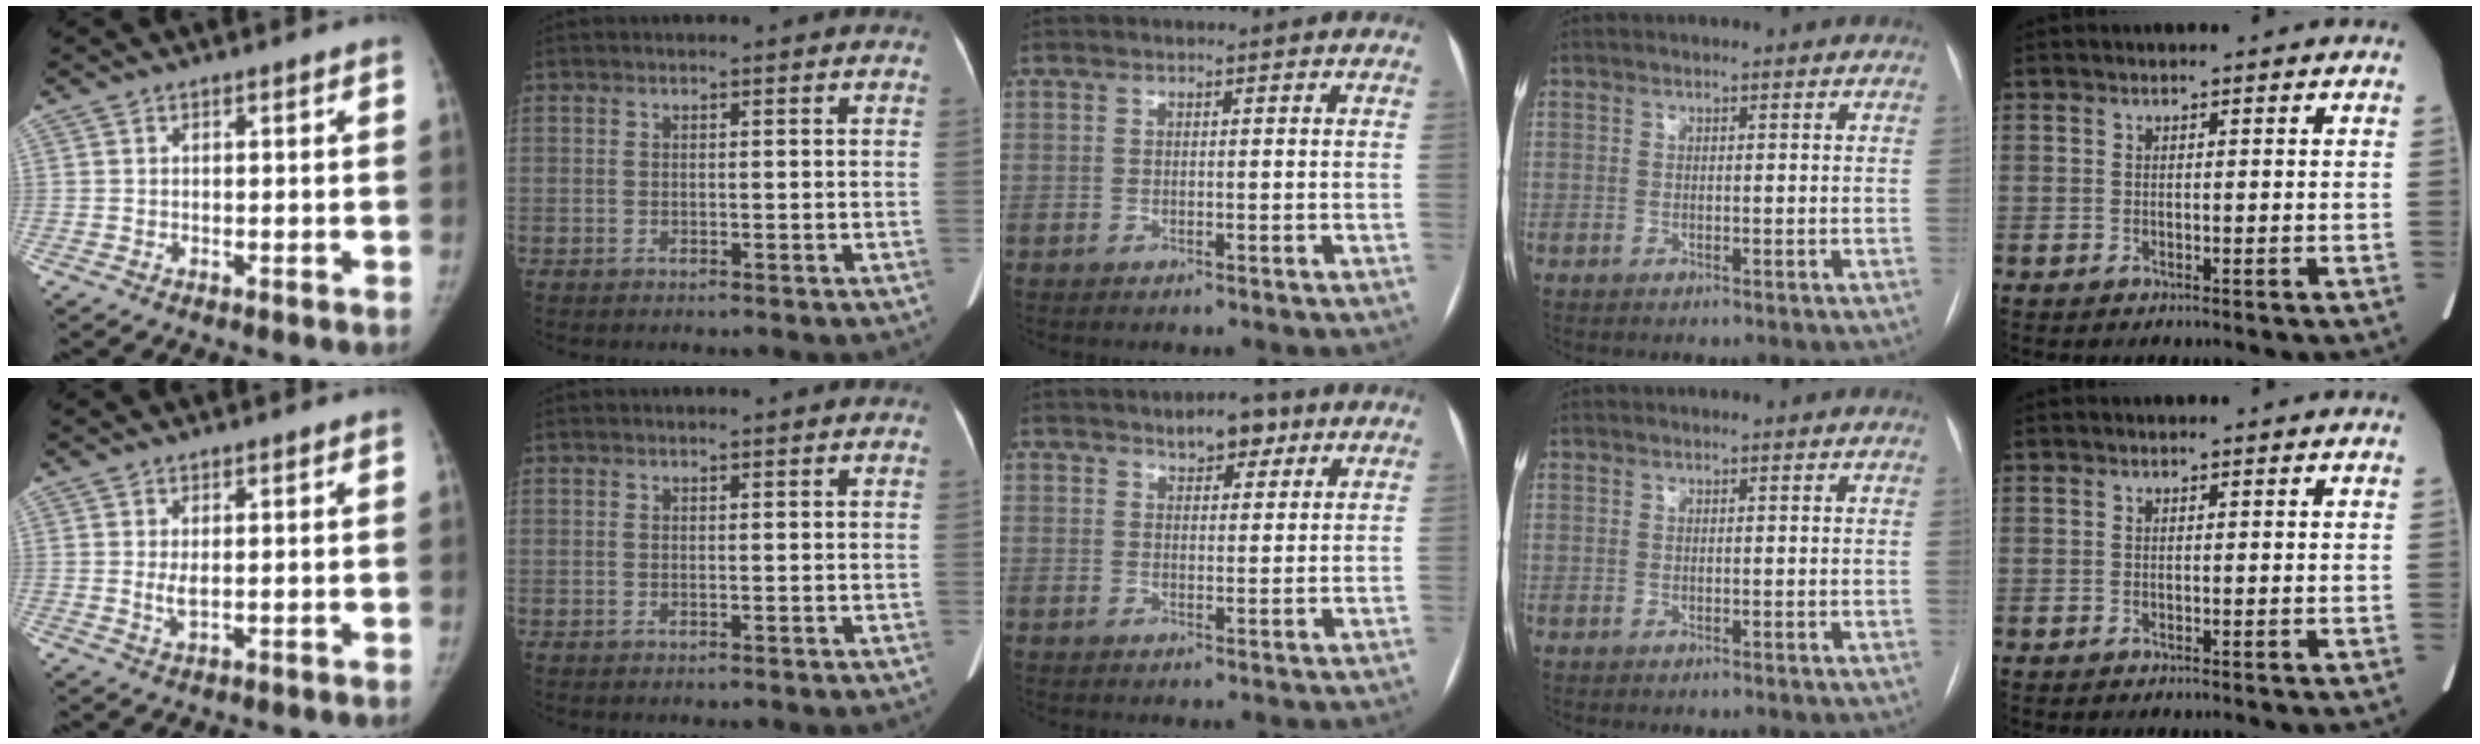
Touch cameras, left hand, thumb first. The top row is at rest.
{"thumb": {"total": 2.2, "force": [0.3, 1.0, 2.0], "torque": [-0.038, -0.007, 0.011]}, "middle": {"total": 4.5, "force": [3.1, 2.0, 2.6], "torque": [-0.038, 0.007, 0.047]}}